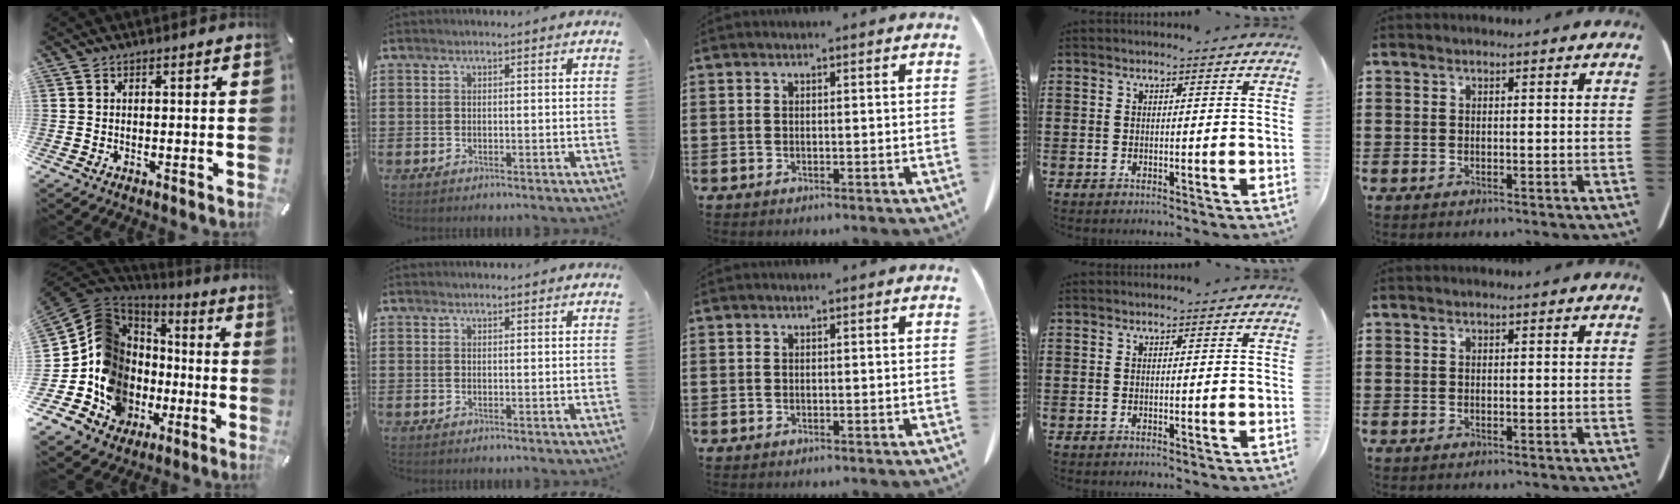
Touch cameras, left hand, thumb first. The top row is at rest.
{"thumb": {"total": 15.6, "force": [-3.5, 14.3, 5.1], "torque": [-0.121, -0.014, -0.040]}, "index": {"total": 0.6, "force": [0.6, 0.0, 0.2], "torque": [-0.004, 0.000, 0.013]}}